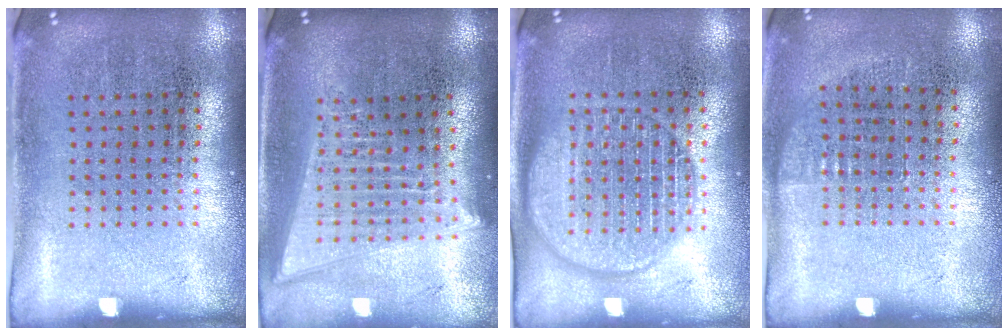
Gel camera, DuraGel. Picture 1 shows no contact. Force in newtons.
{"total": 1.8, "press": 1.6, "slide": 0.9}
{"total": 2.6, "press": 2.6, "slide": 0.4}
{"total": 0.7, "press": 0.7, "slide": 0.2}